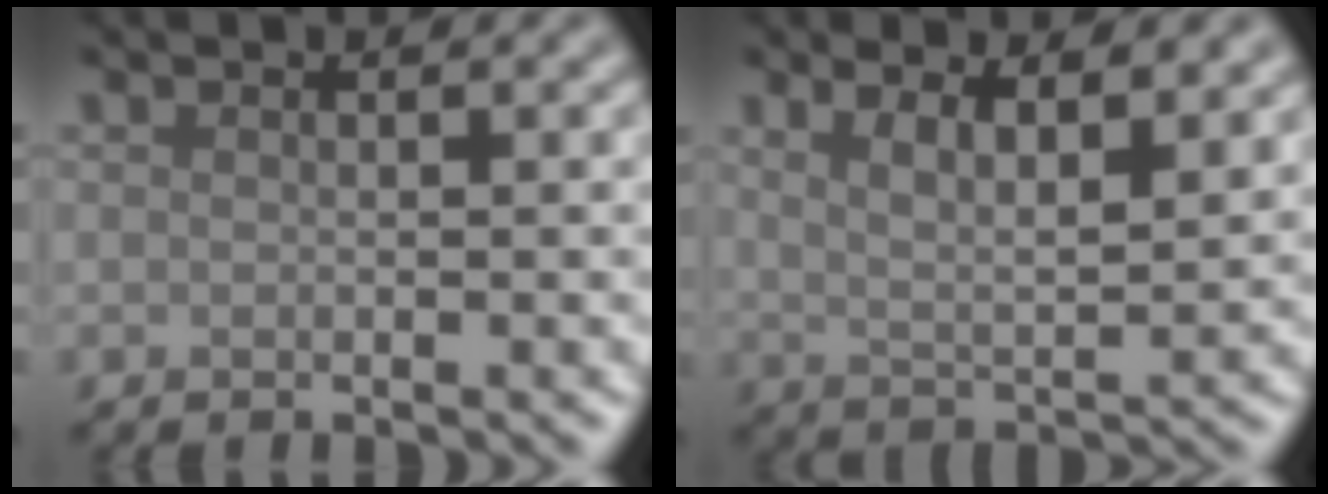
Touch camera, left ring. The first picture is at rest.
{"total": 5.1, "force": [3.0, 1.5, 3.8], "torque": [-0.065, 0.004, 0.045]}